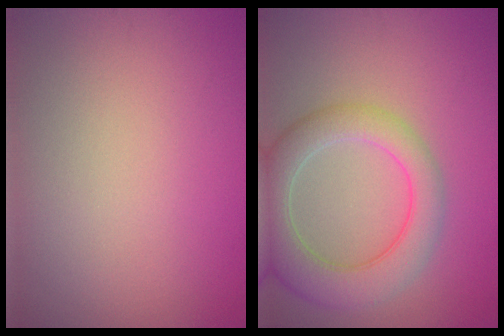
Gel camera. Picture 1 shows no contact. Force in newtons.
{"total": 6.0, "press": 6.0, "slide": 0.3}